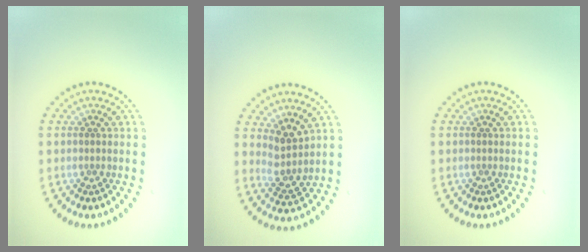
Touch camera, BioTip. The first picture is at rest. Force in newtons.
{"total": 2.7, "press": 2.1, "slide": 1.6}
{"total": 0.0}